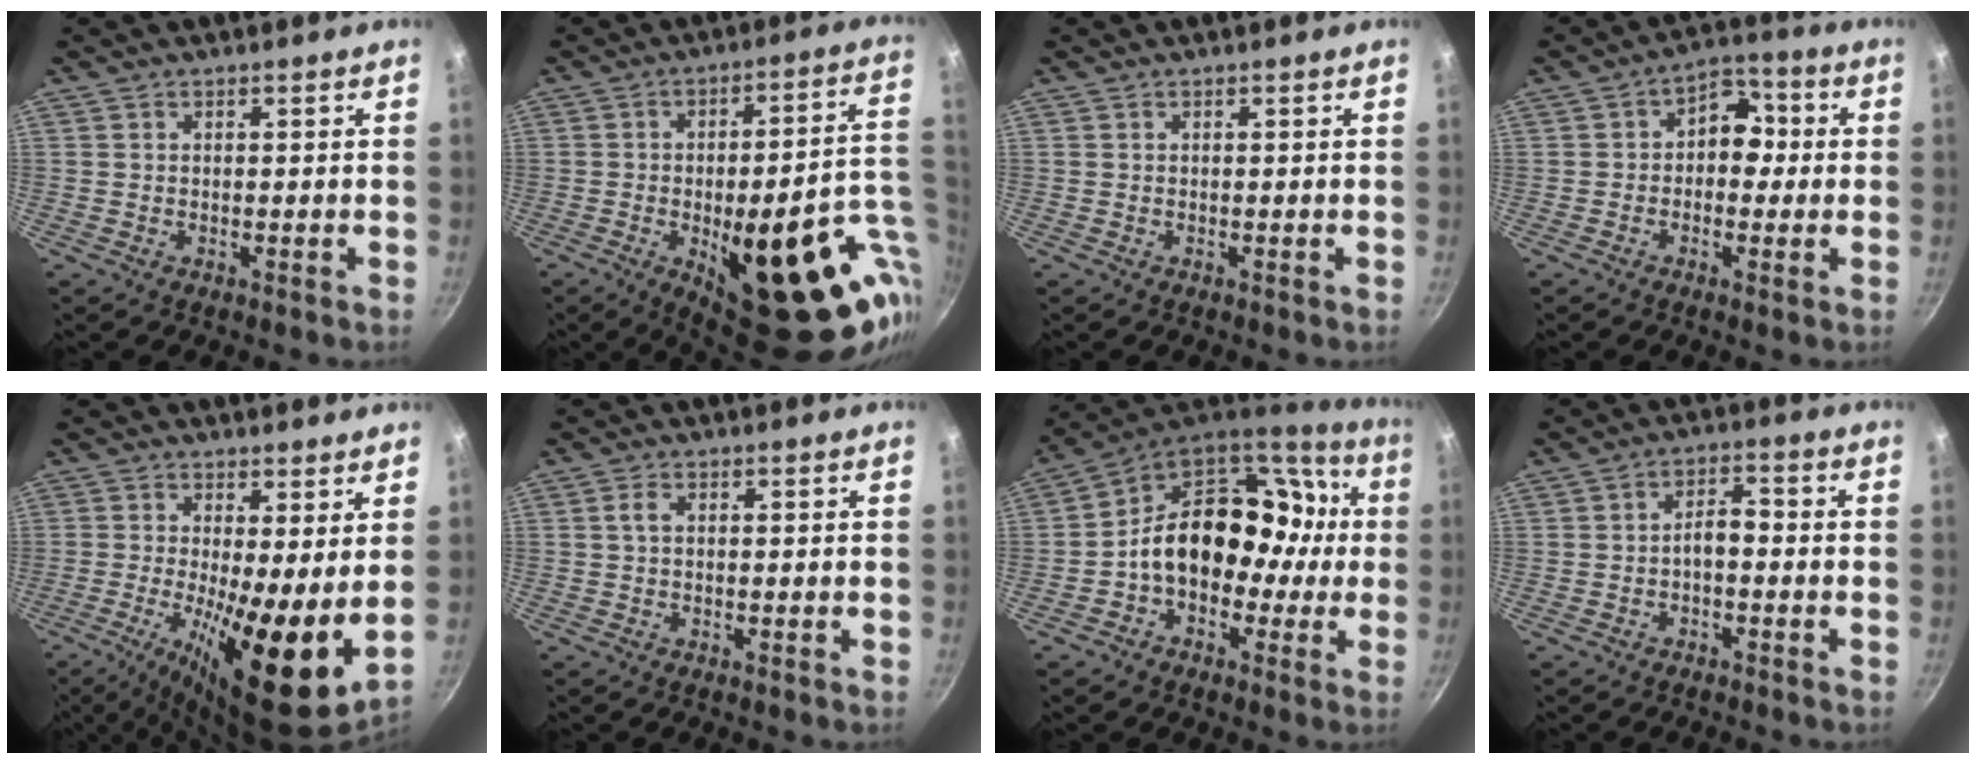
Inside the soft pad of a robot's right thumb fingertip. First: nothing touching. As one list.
[{"total": 30.4, "force": [-7.3, 11.8, 27.1], "torque": [-0.308, 0.002, -0.082]}, {"total": 0.0}, {"total": 8.0, "force": [0.4, 5.9, 5.4], "torque": [-0.028, 0.014, -0.011]}, {"total": 15.2, "force": [-0.5, 4.3, 14.5], "torque": [-0.224, -0.031, -0.006]}, {"total": 1.4, "force": [0.1, 0.7, 1.2], "torque": [-0.026, 0.004, 0.003]}, {"total": 19.3, "force": [-0.8, 14.9, 12.3], "torque": [-0.131, 0.070, -0.024]}, {"total": 3.9, "force": [-1.3, 1.9, 3.1], "torque": [-0.042, 0.025, -0.025]}]